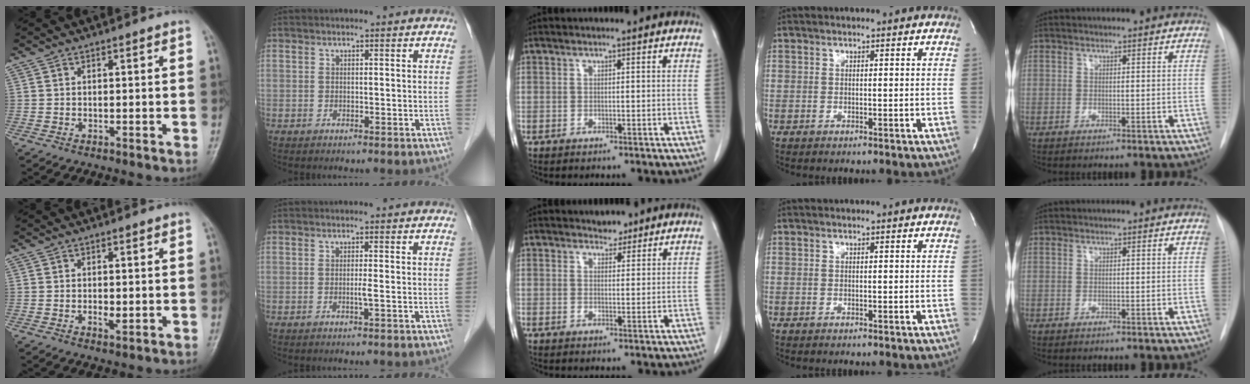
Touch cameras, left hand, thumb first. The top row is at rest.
{"thumb": {"total": 2.3, "force": [-0.3, 1.2, 1.9], "torque": [-0.030, -0.004, -0.005]}, "index": {"total": 0.9, "force": [-0.2, -0.3, 0.8], "torque": [-0.009, 0.000, -0.009]}, "middle": {"total": 2.1, "force": [1.8, 1.0, 0.3], "torque": [-0.004, -0.004, 0.027]}}